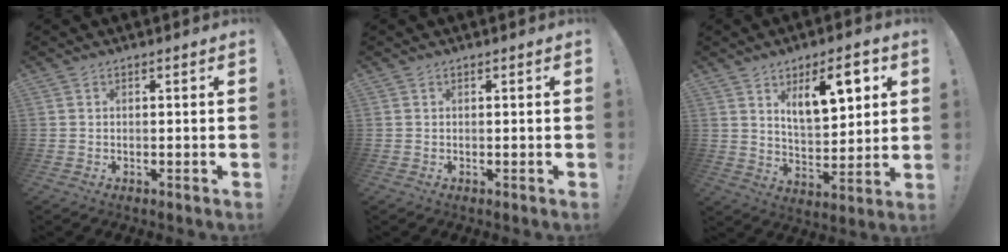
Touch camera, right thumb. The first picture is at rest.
{"total": 0.0}
{"total": 13.3, "force": [6.7, 5.7, 10.0], "torque": [-0.139, -0.021, 0.110]}